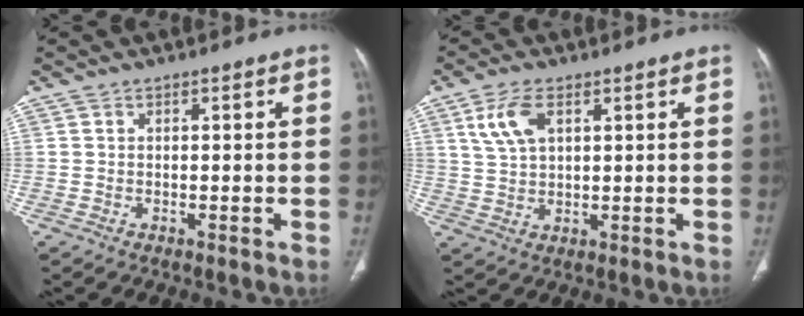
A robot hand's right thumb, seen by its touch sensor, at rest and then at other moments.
{"total": 6.8, "force": [2.9, 3.5, 5.0], "torque": [-0.104, -0.004, 0.063]}